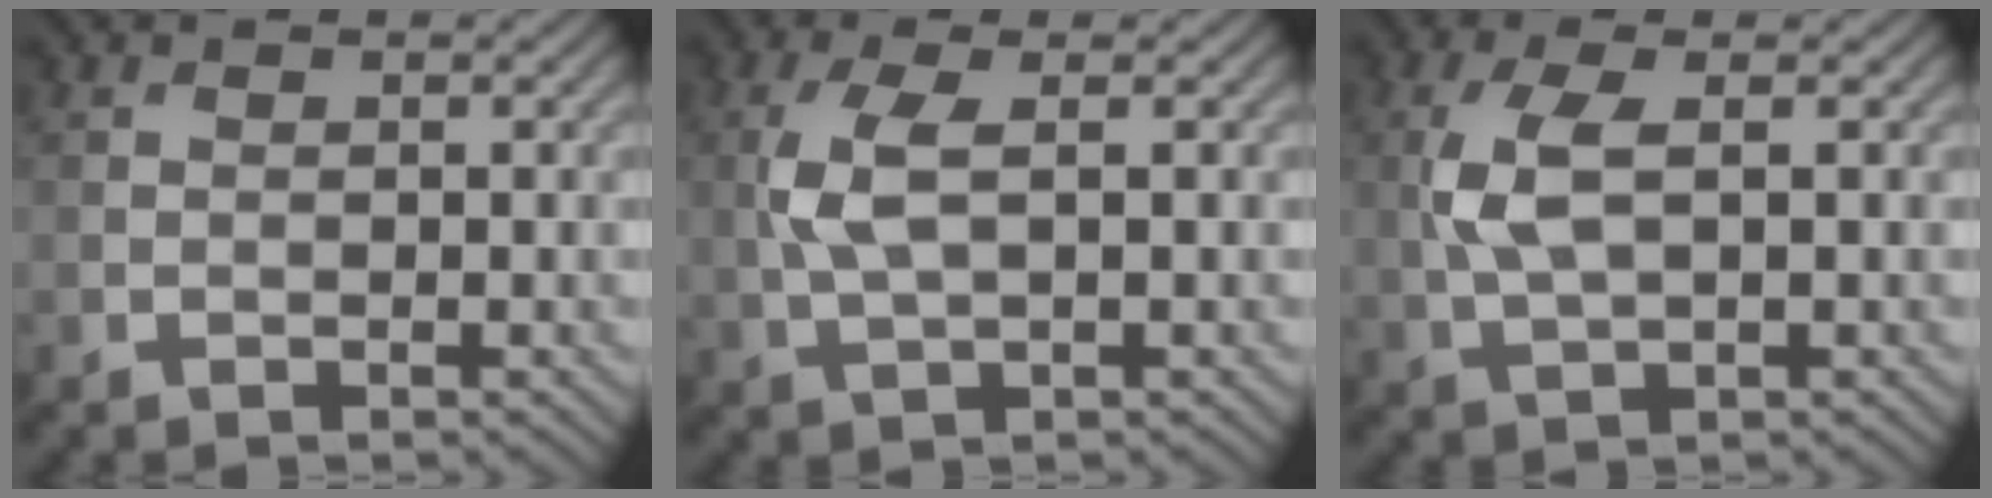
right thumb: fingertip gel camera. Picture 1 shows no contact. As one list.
[{"total": 4.6, "force": [0.5, 1.5, 4.3], "torque": [-0.113, 0.005, 0.009]}, {"total": 5.1, "force": [0.6, 1.9, 4.7], "torque": [-0.119, 0.004, 0.011]}]